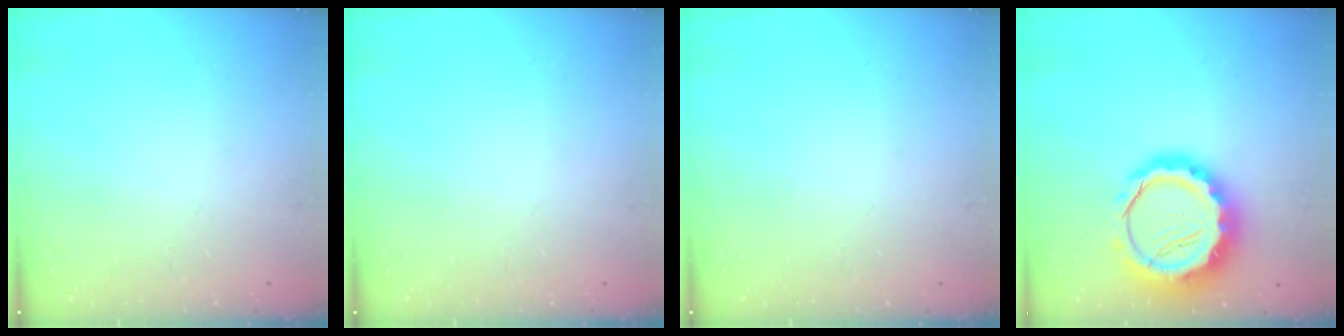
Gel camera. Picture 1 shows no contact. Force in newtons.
{"total": 0.0}
{"total": 0.0}
{"total": 19.6, "press": 19.1, "slide": 4.1}